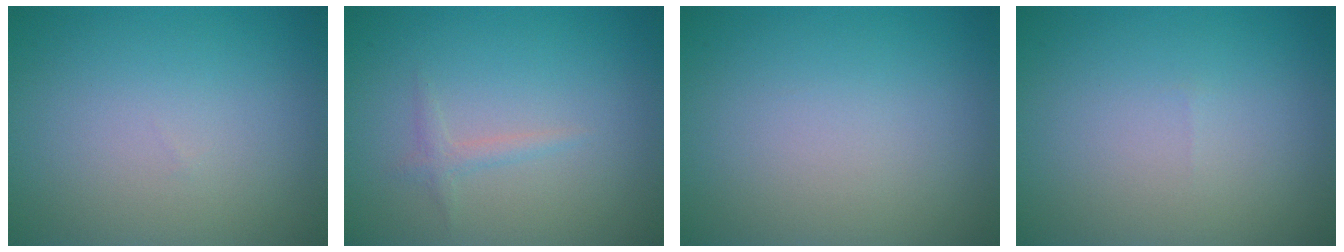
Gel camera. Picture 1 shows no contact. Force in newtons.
{"total": 1.0, "press": 1.0, "slide": 0.0}
{"total": 0.0}
{"total": 0.0}